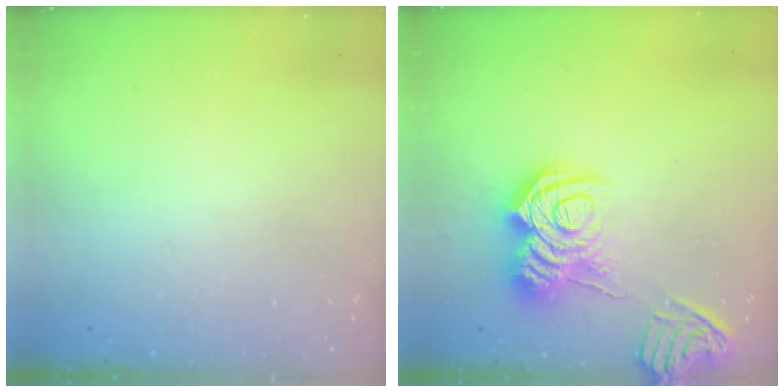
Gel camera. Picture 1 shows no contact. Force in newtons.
{"total": 16.4, "press": 16.3, "slide": 1.5}